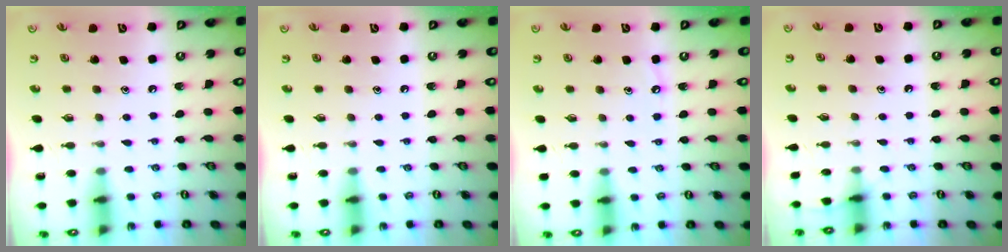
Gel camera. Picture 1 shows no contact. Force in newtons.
{"total": 0.0}
{"total": 4.2, "press": 4.2, "slide": 0.6}
{"total": 4.8, "press": 4.8, "slide": 0.6}